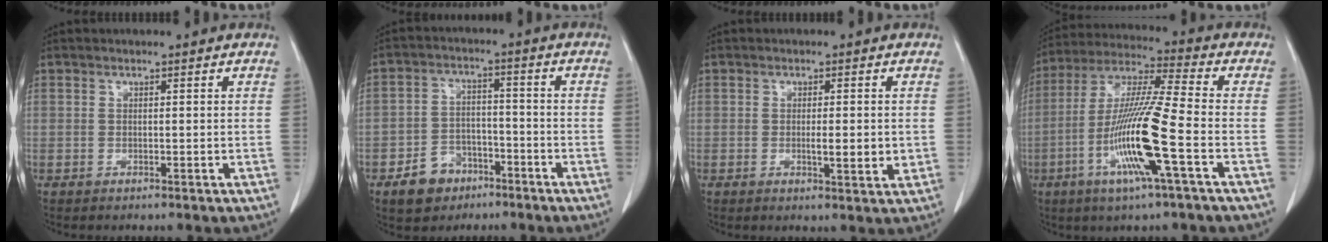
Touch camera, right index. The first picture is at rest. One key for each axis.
{"total": 6.9, "fx": -4.2, "fy": 5.1, "fz": 2.2, "tx": -0.045, "ty": 0.013, "tz": -0.062}
{"total": 3.6, "fx": -0.2, "fy": 0.7, "fz": 3.5, "tx": -0.053, "ty": -0.004, "tz": 0.000}
{"total": 14.8, "fx": -4.8, "fy": -0.4, "fz": 14.0, "tx": -0.284, "ty": -0.010, "tz": -0.096}